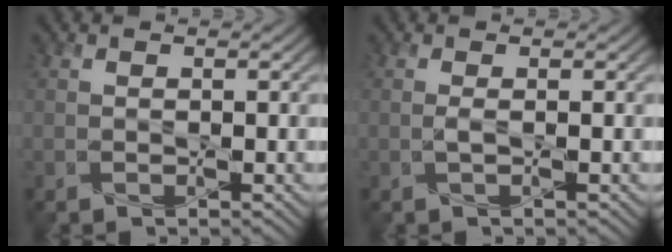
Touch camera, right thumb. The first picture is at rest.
{"total": 0.7, "force": [-0.3, -0.2, 0.6], "torque": [-0.013, 0.002, -0.006]}